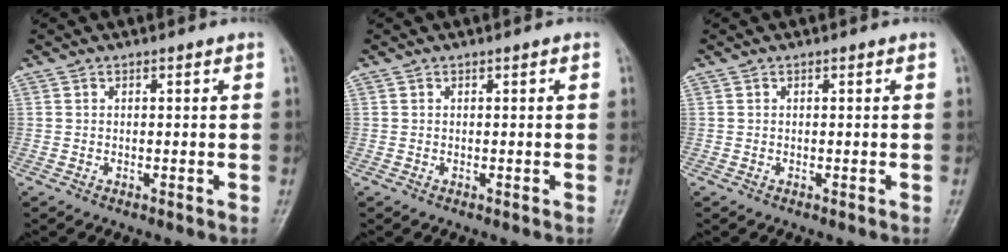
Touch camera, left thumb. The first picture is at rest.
{"total": 0.0}
{"total": 0.0}